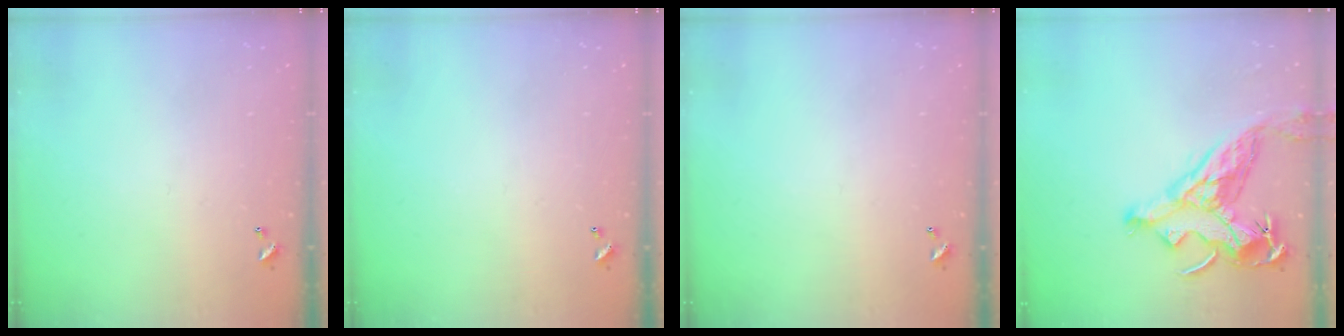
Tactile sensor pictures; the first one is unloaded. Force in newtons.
{"total": 0.0}
{"total": 0.0}
{"total": 12.4, "press": 12.3, "slide": 1.9}